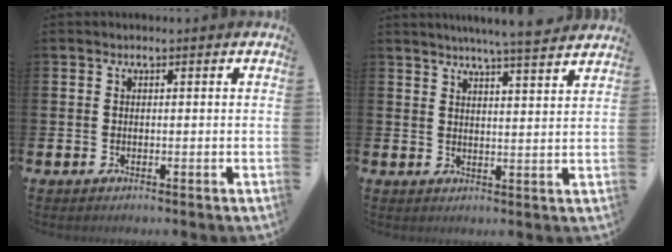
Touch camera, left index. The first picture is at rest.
{"total": 5.7, "force": [5.4, -0.9, 1.6], "torque": [-0.034, -0.031, 0.093]}